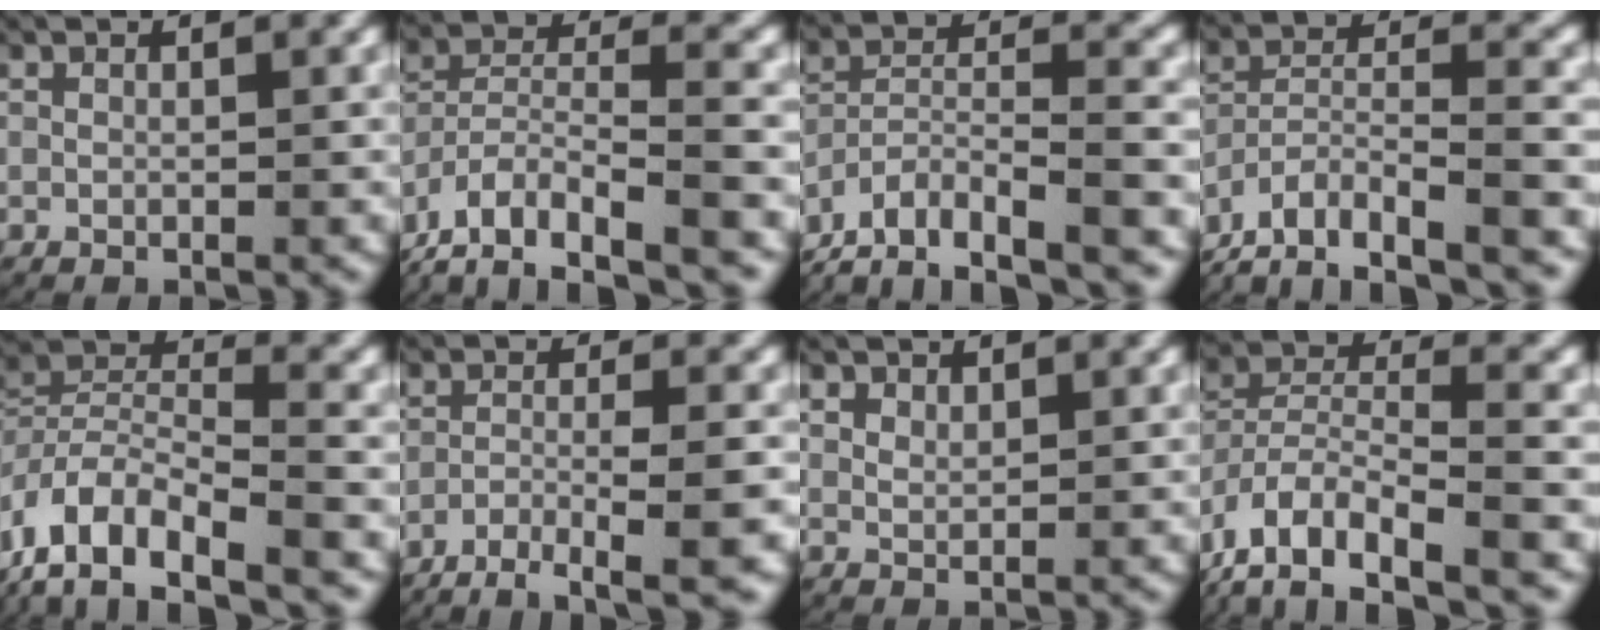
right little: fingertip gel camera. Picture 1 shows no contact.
{"total": 8.5, "force": [-4.5, 5.5, 4.7], "torque": [-0.106, -0.017, -0.072]}
{"total": 11.9, "force": [-8.5, 6.7, 5.0], "torque": [-0.100, -0.027, -0.139]}
{"total": 10.9, "force": [-7.3, 6.4, 4.9], "torque": [-0.101, -0.026, -0.119]}
{"total": 8.6, "force": [-3.3, 6.1, 5.1], "torque": [-0.121, -0.017, -0.057]}
{"total": 7.8, "force": [-6.5, 1.5, 4.1], "torque": [-0.066, -0.022, -0.092]}
{"total": 1.4, "force": [0.9, 0.9, 0.5], "torque": [-0.018, -0.006, 0.026]}
{"total": 7.0, "force": [-3.3, 4.2, 4.4], "torque": [-0.100, -0.010, -0.054]}